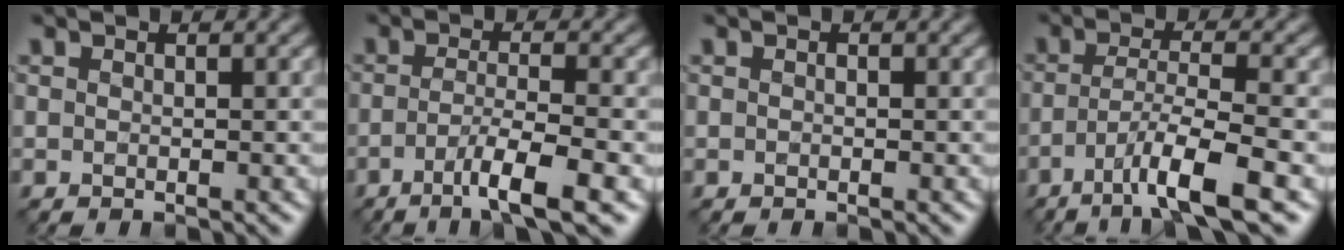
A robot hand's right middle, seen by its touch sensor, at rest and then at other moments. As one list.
[{"total": 5.4, "force": [-2.4, 1.0, 4.7], "torque": [-0.075, 0.000, -0.046]}, {"total": 0.0}, {"total": 6.4, "force": [-3.5, 0.9, 5.2], "torque": [-0.083, 0.009, -0.064]}]